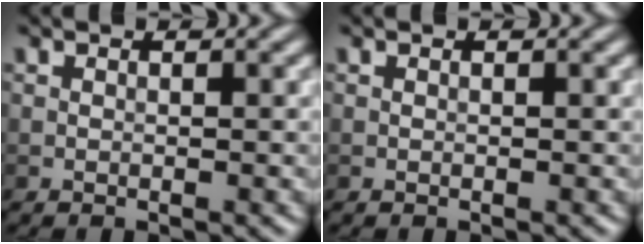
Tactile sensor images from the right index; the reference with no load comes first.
{"total": 0.0}